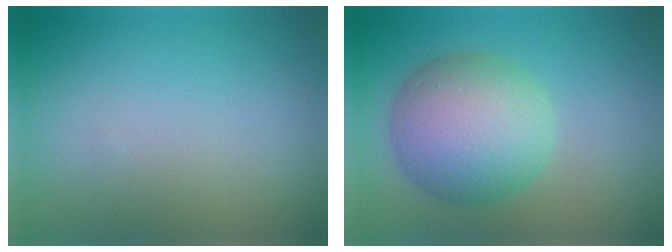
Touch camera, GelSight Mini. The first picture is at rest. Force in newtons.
{"total": 7.9, "press": 7.9, "slide": 0.5}